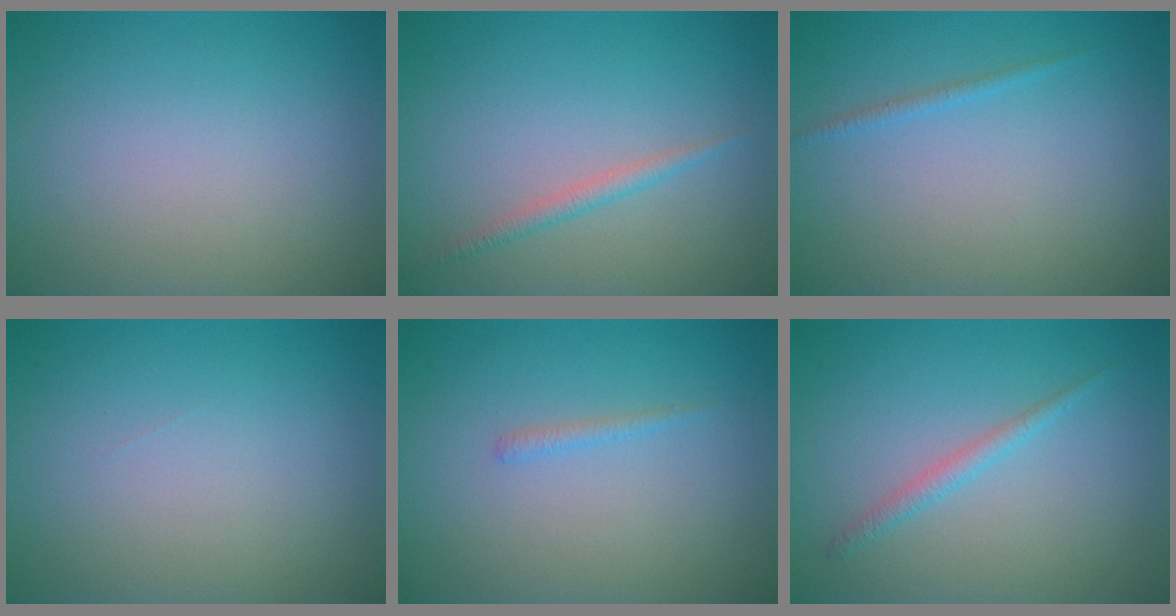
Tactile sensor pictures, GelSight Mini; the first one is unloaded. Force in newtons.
{"total": 1.3, "press": 1.3, "slide": 0.1}
{"total": 0.7, "press": 0.7, "slide": 0.1}
{"total": 0.0}
{"total": 0.7, "press": 0.7, "slide": 0.1}
{"total": 1.4, "press": 1.4, "slide": 0.1}